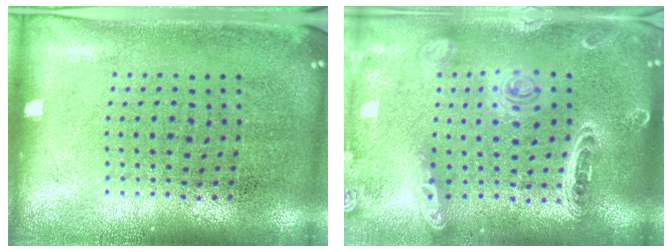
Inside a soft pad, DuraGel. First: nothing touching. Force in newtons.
{"total": 1.9, "press": 1.9, "slide": 0.4}